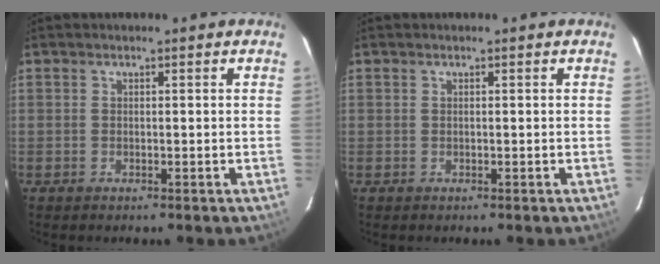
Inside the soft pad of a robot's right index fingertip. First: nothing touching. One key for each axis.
{"total": 0.0}